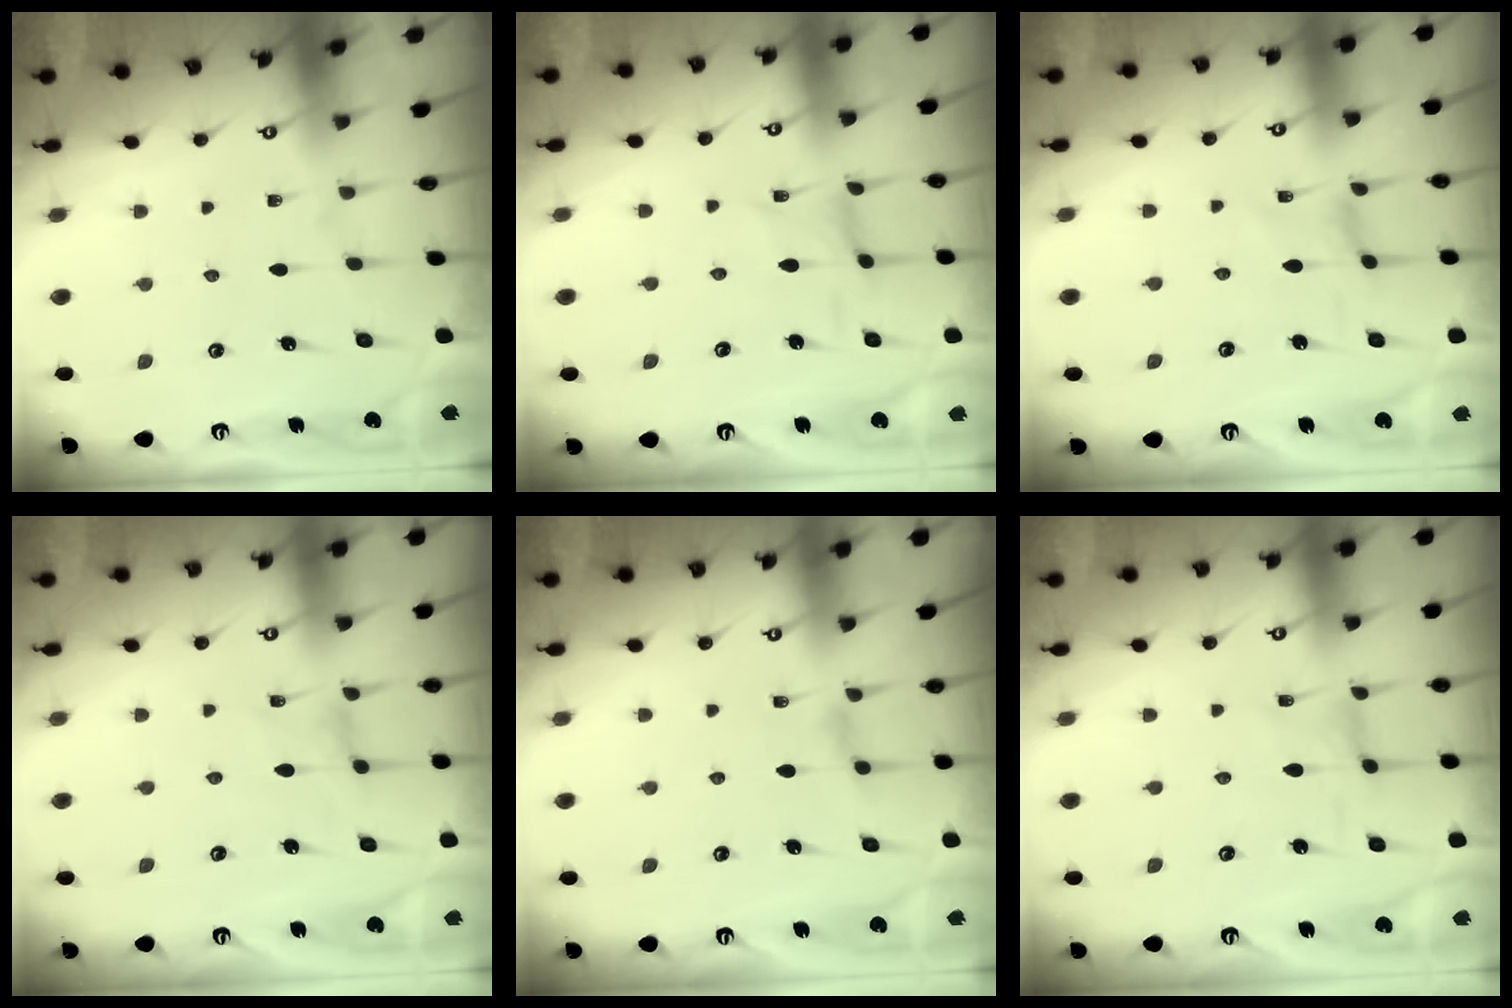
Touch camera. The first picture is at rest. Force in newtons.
{"total": 0.8, "press": 0.7, "slide": 0.2}
{"total": 0.0}
{"total": 1.0, "press": 1.0, "slide": 0.2}
{"total": 2.4, "press": 2.3, "slide": 0.5}
{"total": 0.0}